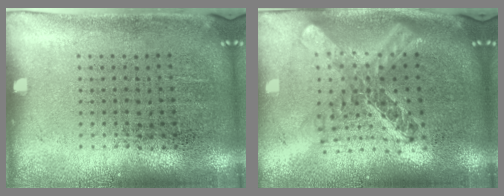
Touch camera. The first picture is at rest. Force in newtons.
{"total": 2.4, "press": 1.9, "slide": 1.4}